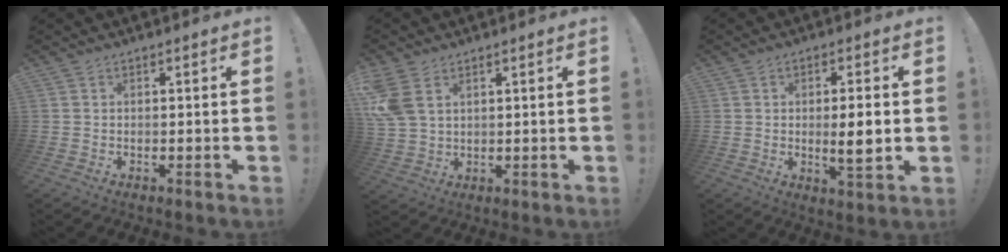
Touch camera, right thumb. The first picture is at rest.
{"total": 7.7, "force": [3.6, 4.8, 4.9], "torque": [-0.100, -0.016, 0.070]}
{"total": 7.4, "force": [-0.4, 1.7, 7.2], "torque": [-0.105, -0.003, -0.008]}